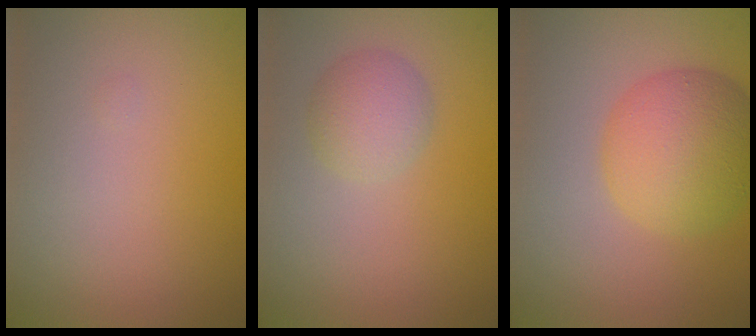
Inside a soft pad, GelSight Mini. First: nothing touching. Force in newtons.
{"total": 2.7, "press": 2.7, "slide": 0.1}
{"total": 6.6, "press": 6.6, "slide": 0.1}